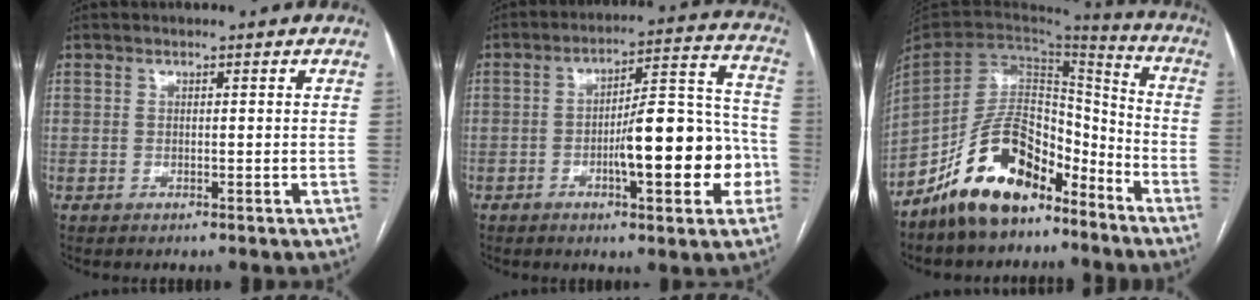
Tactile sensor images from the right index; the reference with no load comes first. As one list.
[{"total": 14.9, "force": [-4.1, 3.6, 13.8], "torque": [-0.193, 0.033, -0.056]}, {"total": 15.0, "force": [-10.5, 7.4, 7.7], "torque": [-0.149, 0.033, -0.191]}]